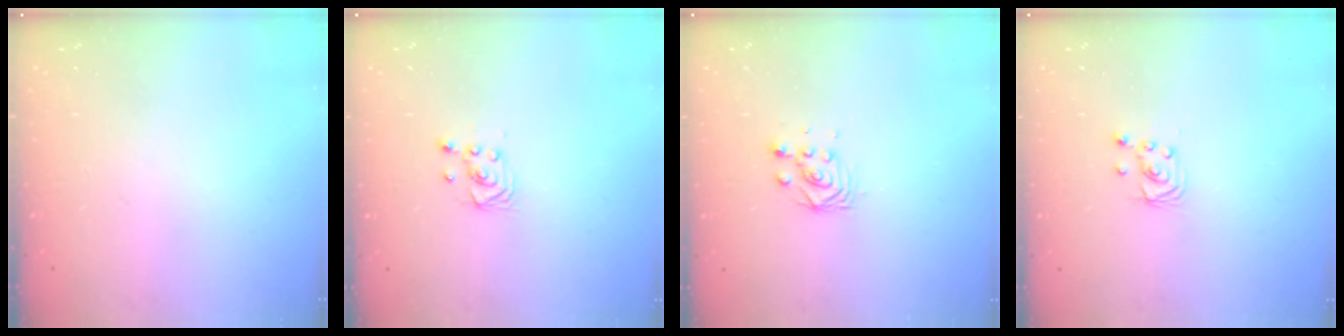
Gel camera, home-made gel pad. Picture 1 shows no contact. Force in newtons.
{"total": 2.5, "press": 2.2, "slide": 1.1}
{"total": 2.8, "press": 2.5, "slide": 1.3}
{"total": 2.4, "press": 2.4, "slide": 0.2}